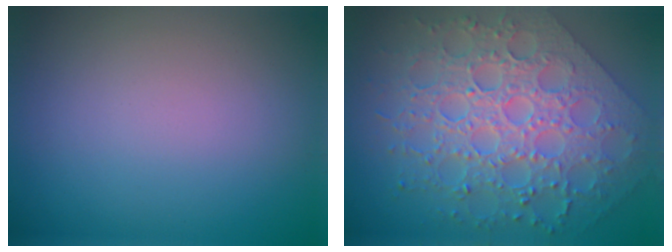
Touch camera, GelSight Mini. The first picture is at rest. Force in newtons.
{"total": 7.7, "press": 6.3, "slide": 4.3}